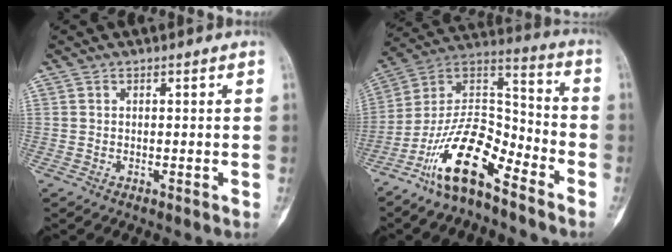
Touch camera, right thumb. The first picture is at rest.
{"total": 15.8, "force": [-10.4, 5.6, 10.6], "torque": [-0.180, 0.088, -0.200]}